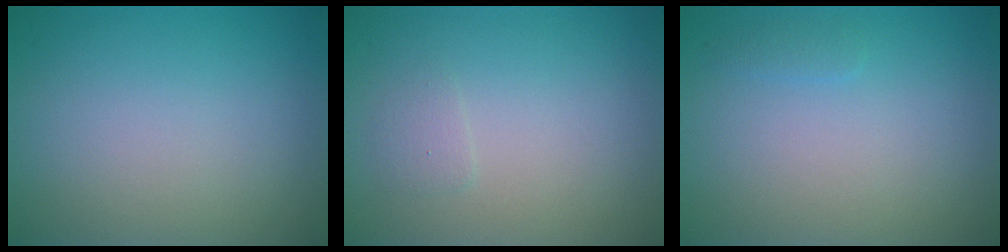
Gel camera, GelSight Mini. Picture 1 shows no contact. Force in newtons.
{"total": 0.8, "press": 0.8, "slide": 0.0}
{"total": 0.6, "press": 0.6, "slide": 0.0}